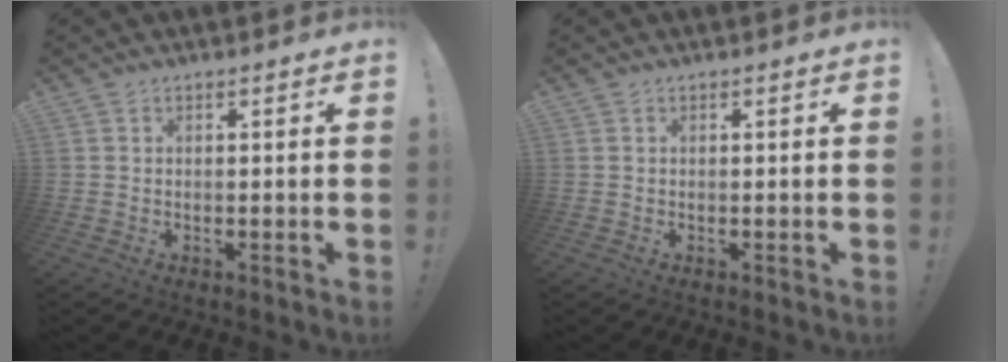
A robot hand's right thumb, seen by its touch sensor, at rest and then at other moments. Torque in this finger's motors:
{"motor_torque": [-0.03, -0.03, 0.01, 0.01, 0.00]}